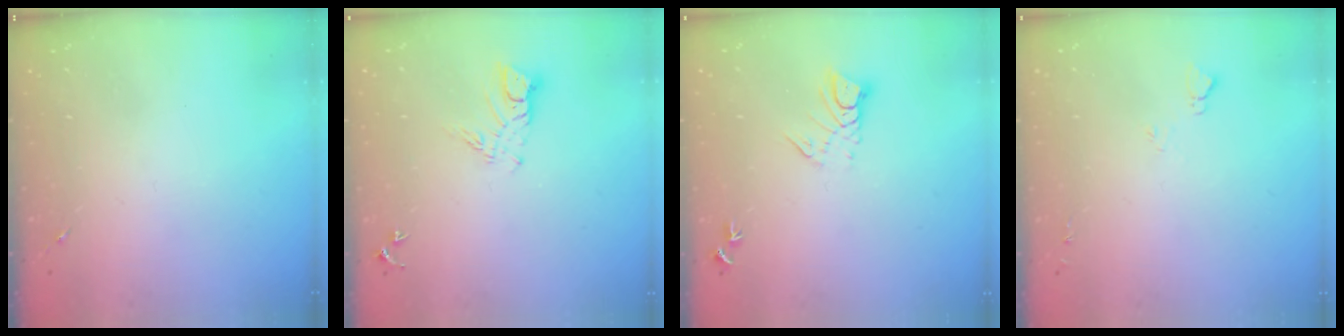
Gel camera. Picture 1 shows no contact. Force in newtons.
{"total": 7.7, "press": 7.7, "slide": 0.7}
{"total": 6.6, "press": 6.6, "slide": 0.7}
{"total": 4.9, "press": 4.9, "slide": 0.6}